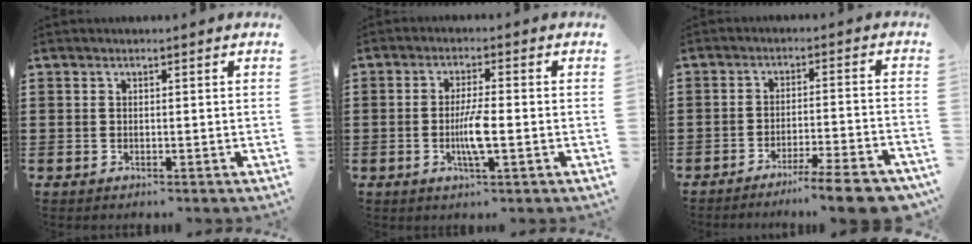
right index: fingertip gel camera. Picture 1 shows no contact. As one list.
[{"total": 5.0, "force": [-1.1, 0.7, 4.9], "torque": [-0.098, -0.007, -0.025]}, {"total": 6.7, "force": [-5.5, -0.2, 3.8], "torque": [-0.056, -0.006, -0.100]}]